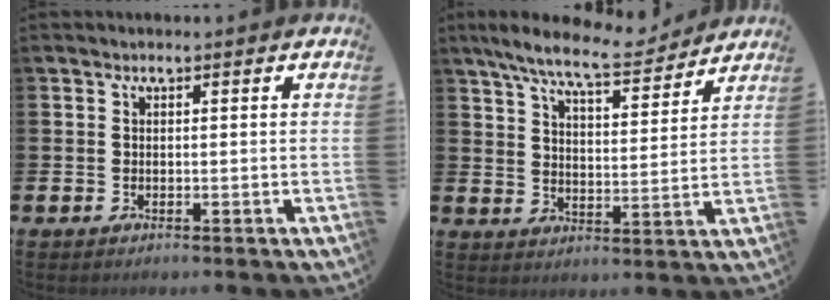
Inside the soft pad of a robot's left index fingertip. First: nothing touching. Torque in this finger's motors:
{"motor_torque": [1.04, -1.11, 0.29, 0.21]}